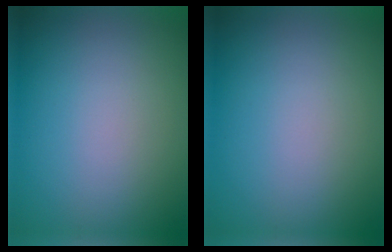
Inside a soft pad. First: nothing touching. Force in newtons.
{"total": 0.0}